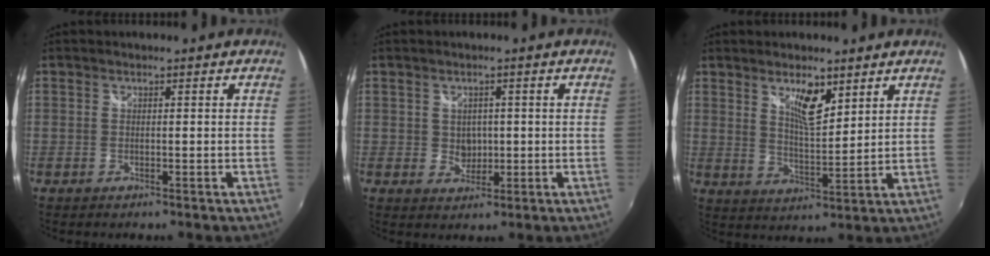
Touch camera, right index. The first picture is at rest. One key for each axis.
{"total": 2.8, "fx": 0.3, "fy": 2.5, "fz": 1.1, "tx": -0.015, "ty": 0.006, "tz": 0.011}
{"total": 6.8, "fx": 4.3, "fy": 2.0, "fz": 4.9, "tx": -0.081, "ty": -0.003, "tz": 0.077}